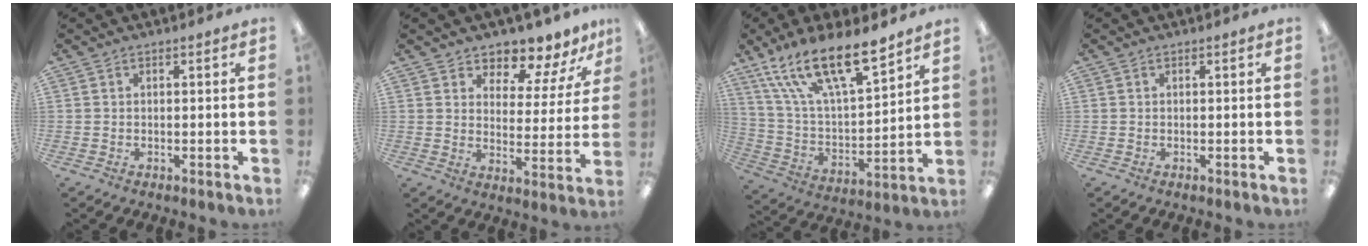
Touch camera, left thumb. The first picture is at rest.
{"total": 8.4, "force": [7.6, 2.9, 1.8], "torque": [-0.027, -0.071, 0.134]}
{"total": 19.7, "force": [14.5, 6.4, 11.7], "torque": [-0.216, -0.088, 0.257]}
{"total": 0.0}